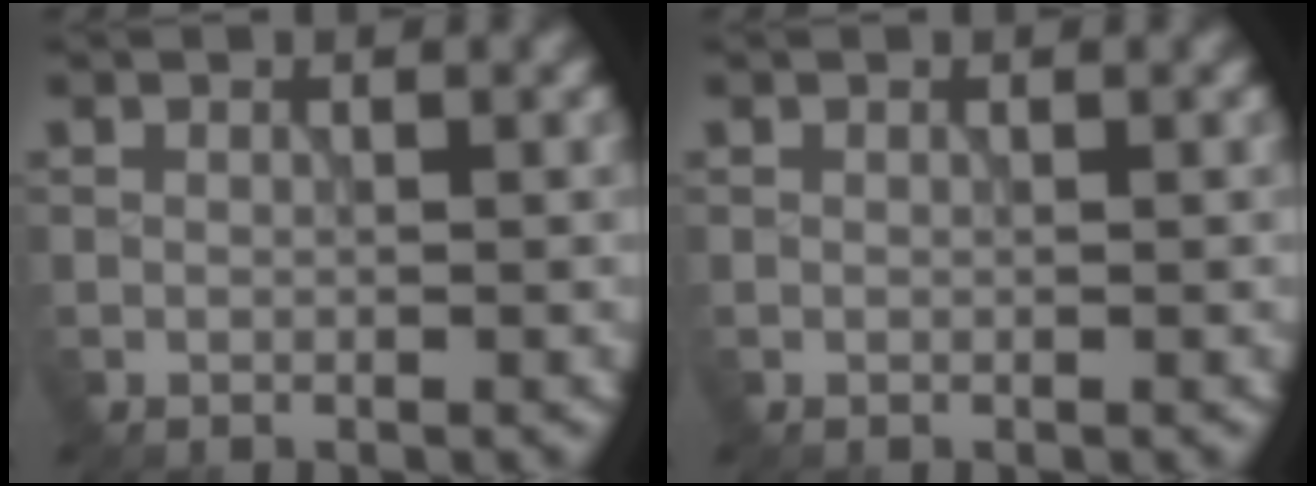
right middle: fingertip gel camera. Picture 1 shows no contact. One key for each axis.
{"total": 0.0}